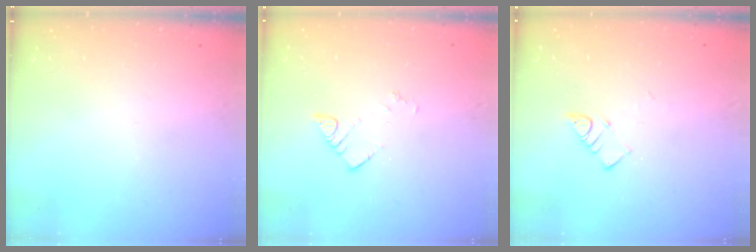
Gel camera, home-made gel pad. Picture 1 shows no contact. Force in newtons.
{"total": 3.6, "press": 3.6, "slide": 0.1}
{"total": 3.9, "press": 3.9, "slide": 0.5}